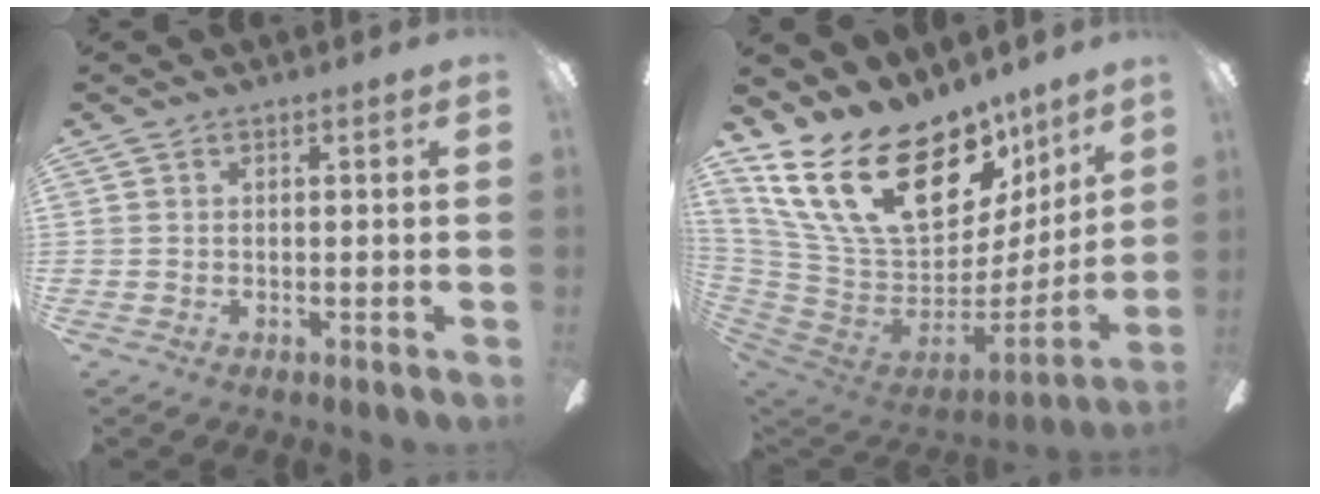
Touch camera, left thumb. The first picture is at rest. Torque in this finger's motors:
{"motor_torque": [1.54, -0.17, 1.30, -1.48, 0.18]}